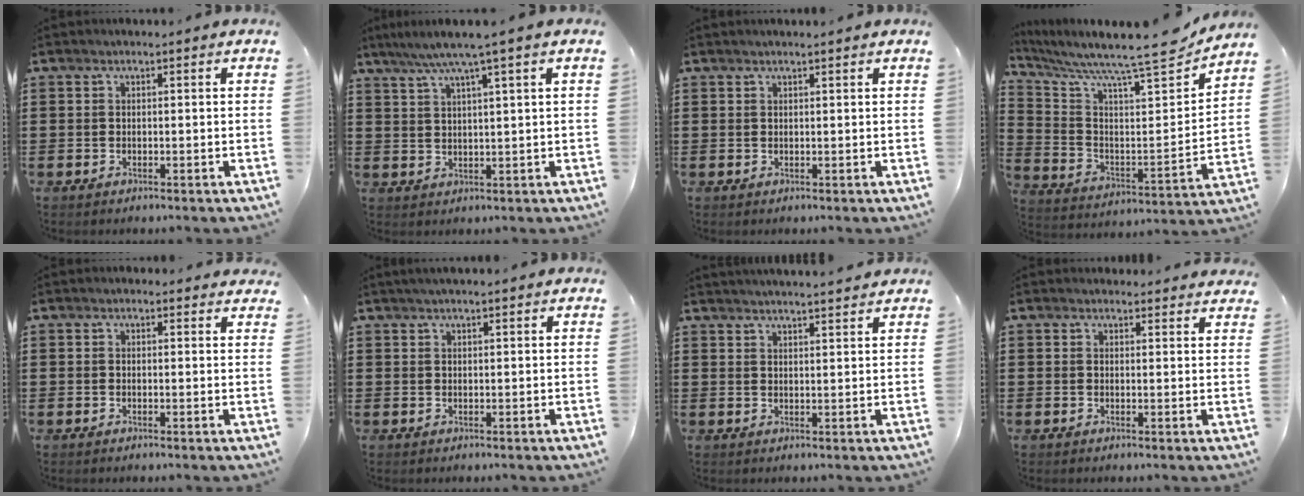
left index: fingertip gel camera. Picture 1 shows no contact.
{"total": 4.6, "force": [3.0, -0.6, 3.5], "torque": [-0.076, -0.007, 0.048]}
{"total": 0.6, "force": [0.6, -0.1, 0.3], "torque": [-0.007, -0.002, 0.011]}
{"total": 9.4, "force": [8.4, 0.5, 4.2], "torque": [-0.109, -0.078, 0.130]}
{"total": 1.3, "force": [1.1, 0.4, 0.3], "torque": [-0.008, 0.003, 0.023]}
{"total": 1.6, "force": [1.4, 0.0, 0.8], "torque": [-0.016, 0.001, 0.025]}
{"total": 2.6, "force": [2.6, -0.4, 0.3], "torque": [-0.013, -0.009, 0.047]}
{"total": 2.0, "force": [2.0, 0.4, 0.1], "torque": [-0.007, -0.002, 0.040]}